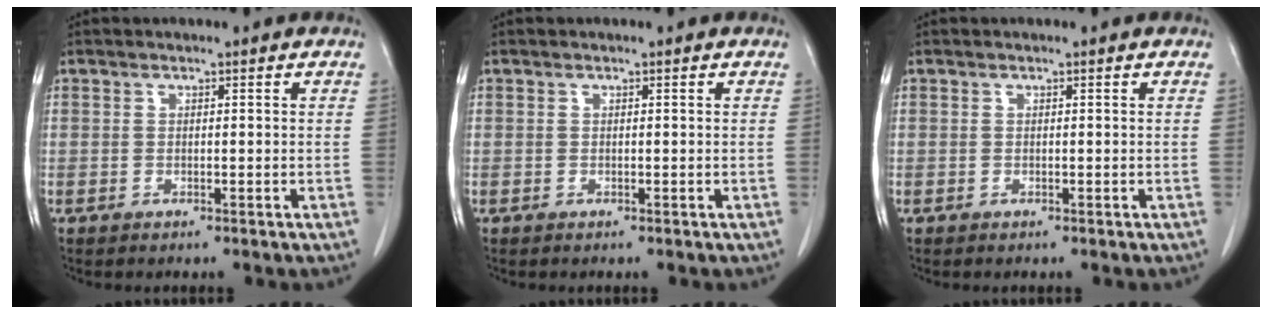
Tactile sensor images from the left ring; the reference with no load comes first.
{"total": 0.0}
{"total": 0.0}